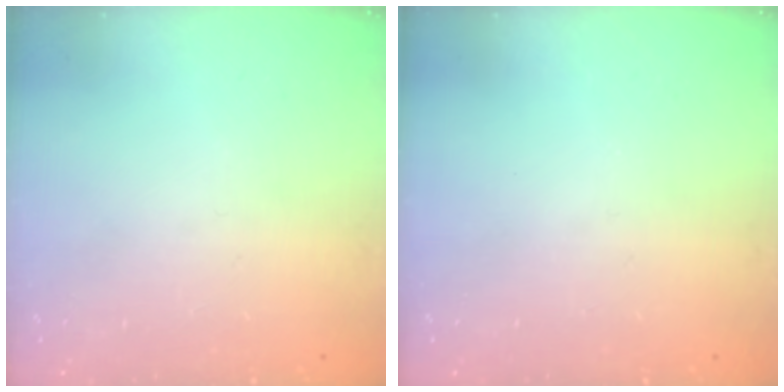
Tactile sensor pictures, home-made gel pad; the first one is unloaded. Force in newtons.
{"total": 0.0}